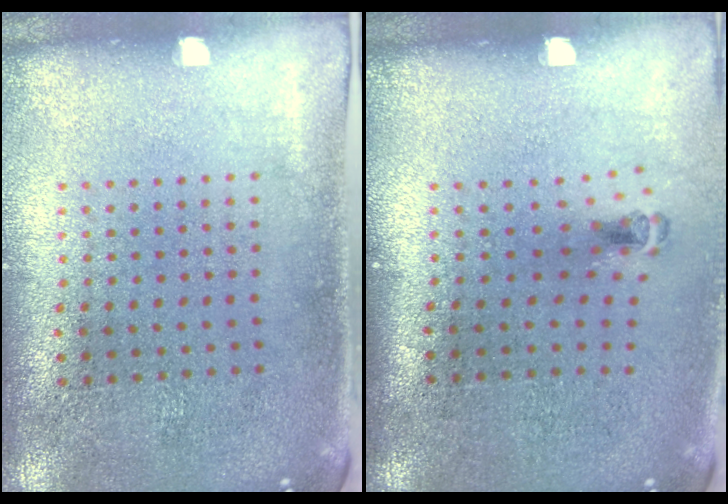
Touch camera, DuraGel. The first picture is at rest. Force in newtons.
{"total": 0.6, "press": 0.4, "slide": 0.5}